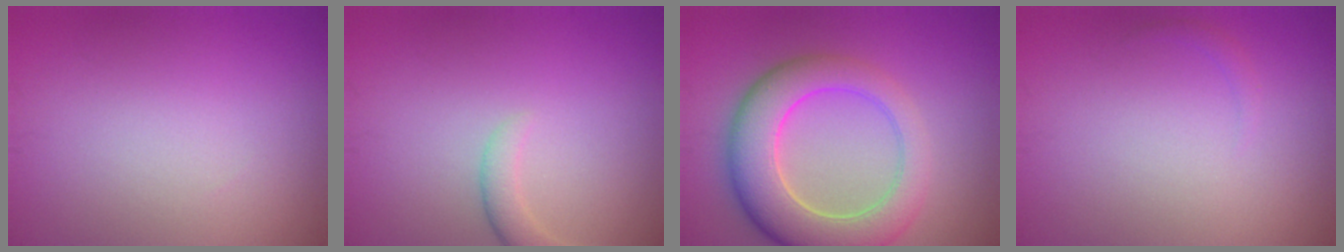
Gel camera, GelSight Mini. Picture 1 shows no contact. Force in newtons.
{"total": 2.0, "press": 2.0, "slide": 0.2}
{"total": 7.7, "press": 7.7, "slide": 0.5}
{"total": 0.6, "press": 0.6, "slide": 0.1}